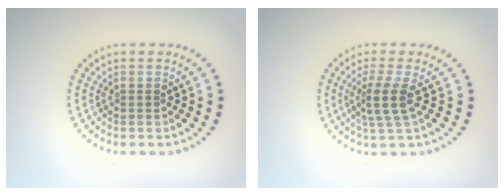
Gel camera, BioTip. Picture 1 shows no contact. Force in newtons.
{"total": 2.9, "press": 2.2, "slide": 1.9}